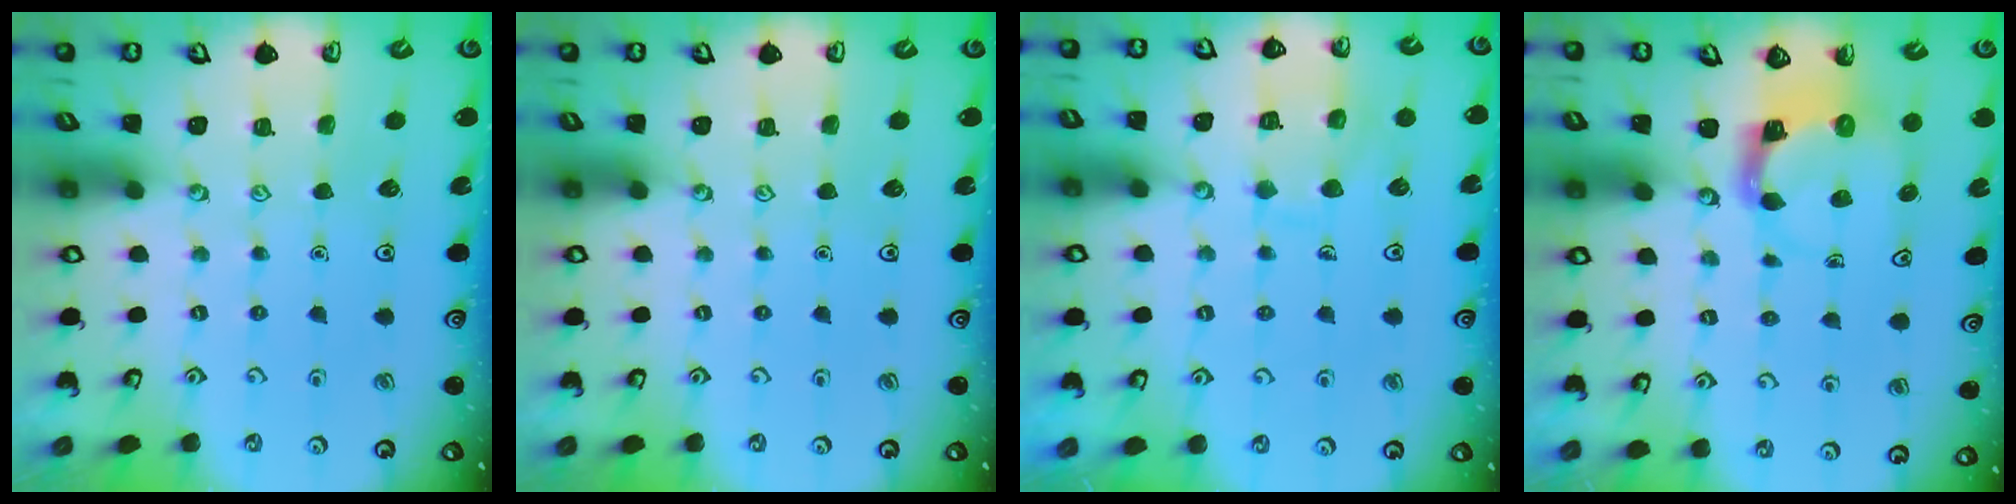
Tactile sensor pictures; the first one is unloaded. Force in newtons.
{"total": 0.0}
{"total": 9.1, "press": 9.0, "slide": 0.9}
{"total": 3.6, "press": 3.6, "slide": 0.4}